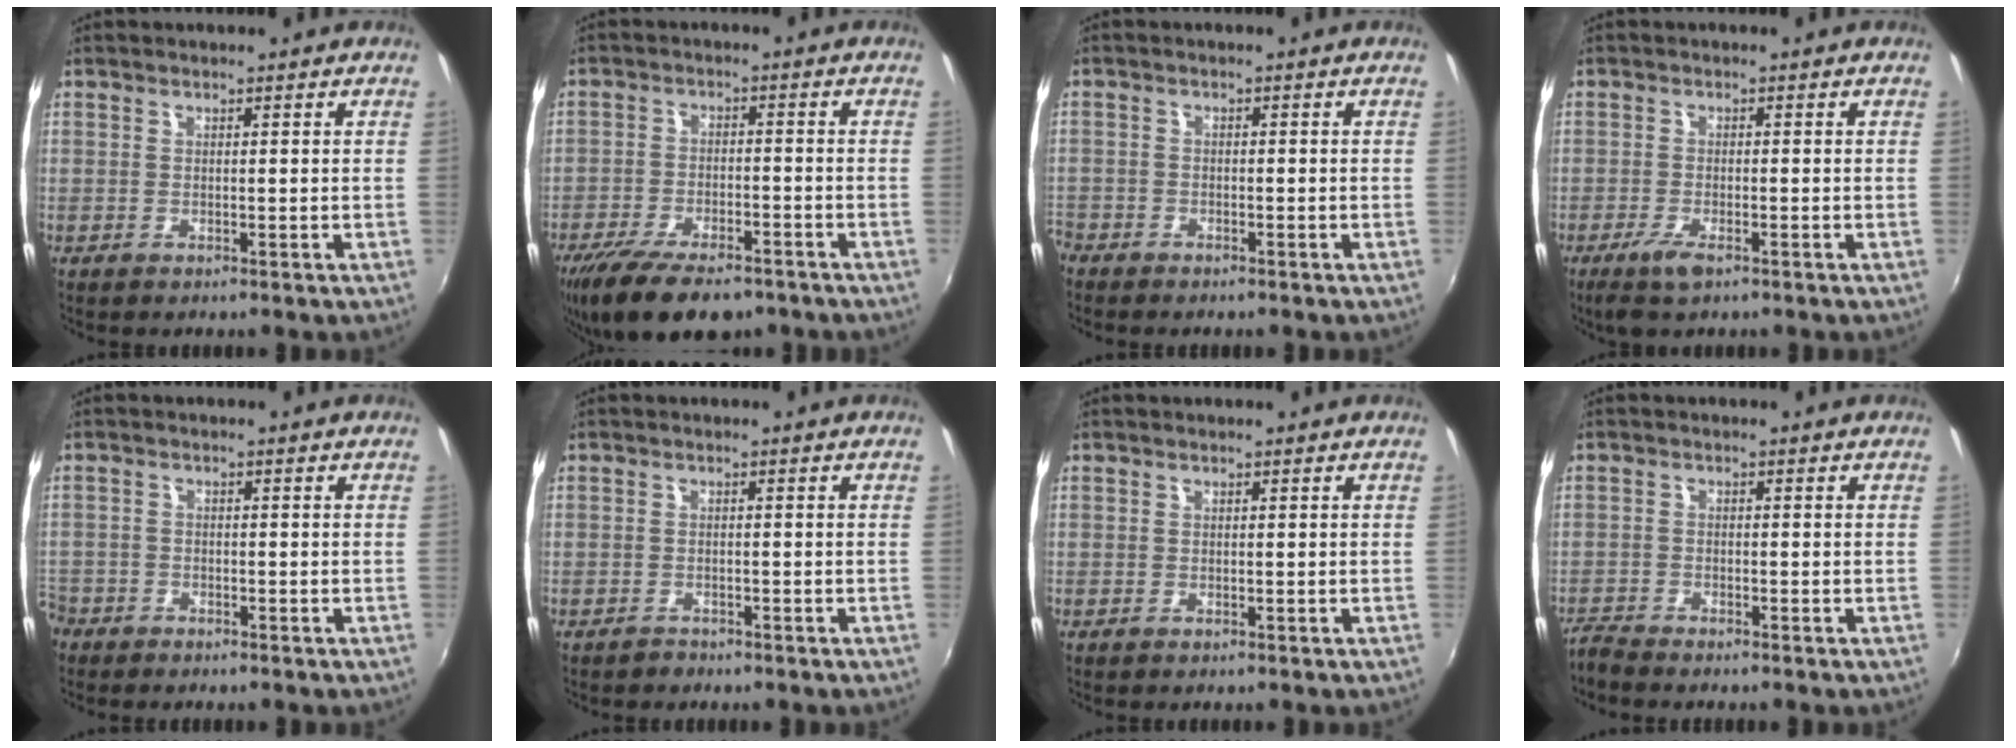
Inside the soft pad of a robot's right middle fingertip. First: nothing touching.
{"total": 14.7, "force": [-10.8, 5.6, 8.1], "torque": [-0.177, -0.033, -0.177]}
{"total": 3.4, "force": [-2.8, 1.8, 0.7], "torque": [-0.036, -0.002, -0.054]}
{"total": 4.0, "force": [-2.6, 1.2, 2.8], "torque": [-0.069, -0.010, -0.049]}
{"total": 4.7, "force": [-3.4, 3.2, 0.8], "torque": [-0.044, -0.001, -0.067]}
{"total": 1.3, "force": [-1.1, 0.6, -0.1], "torque": [-0.002, 0.002, -0.018]}
{"total": 0.0}
{"total": 2.6, "force": [-2.6, 0.0, 0.2], "torque": [-0.015, -0.012, -0.057]}